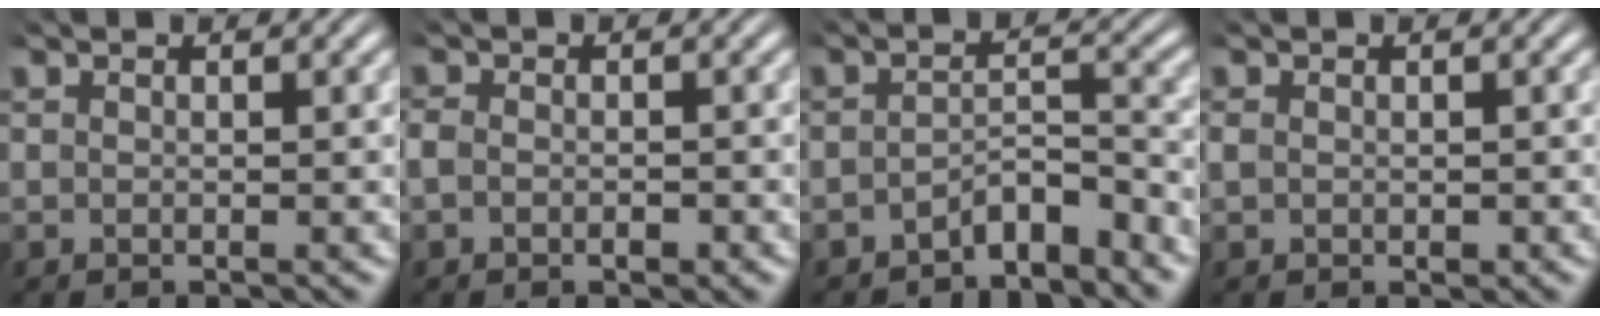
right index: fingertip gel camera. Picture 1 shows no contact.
{"total": 1.5, "force": [-0.7, 1.0, 0.9], "torque": [-0.026, -0.008, -0.010]}
{"total": 3.8, "force": [-3.5, 0.9, 1.5], "torque": [-0.009, -0.007, -0.058]}
{"total": 0.8, "force": [-0.2, 0.5, 0.6], "torque": [-0.017, -0.006, 0.003]}